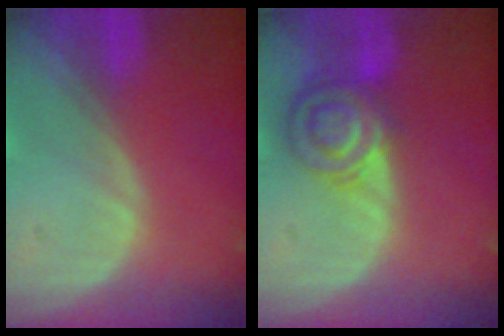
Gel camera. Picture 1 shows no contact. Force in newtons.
{"total": 7.1, "press": 6.2, "slide": 3.5}